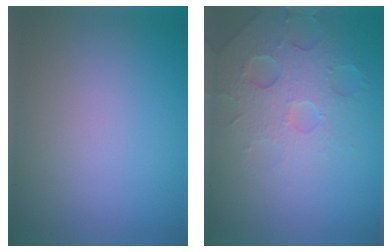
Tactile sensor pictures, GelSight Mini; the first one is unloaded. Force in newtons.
{"total": 4.1, "press": 4.0, "slide": 0.9}